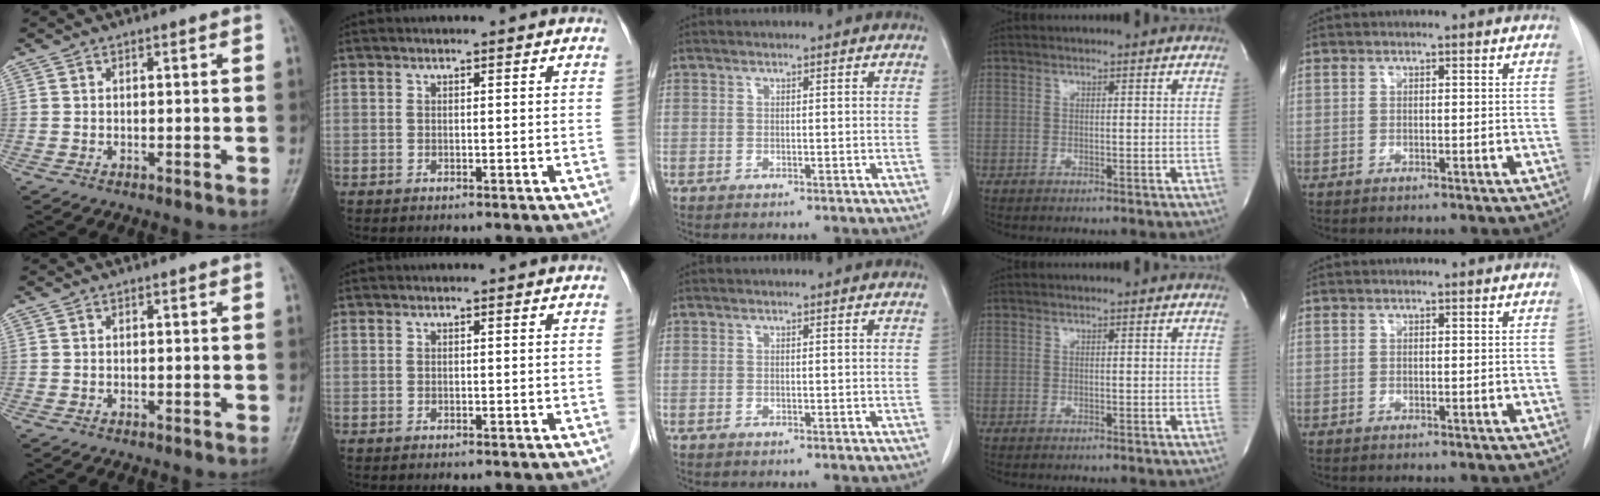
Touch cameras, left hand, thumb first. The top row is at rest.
{}